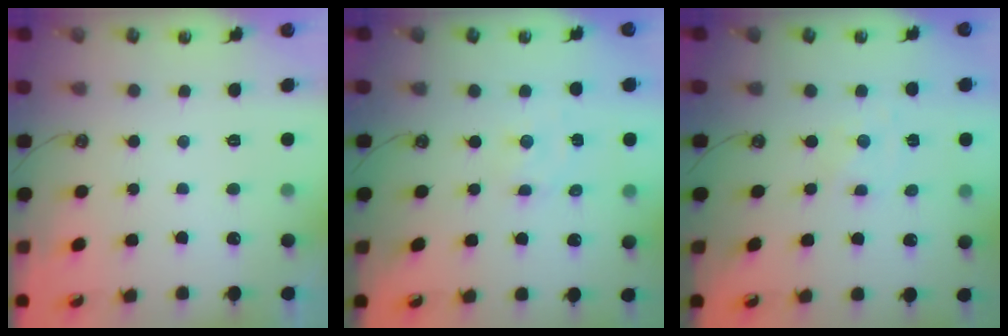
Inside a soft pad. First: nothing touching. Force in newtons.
{"total": 2.1, "press": 2.0, "slide": 0.3}
{"total": 0.0}